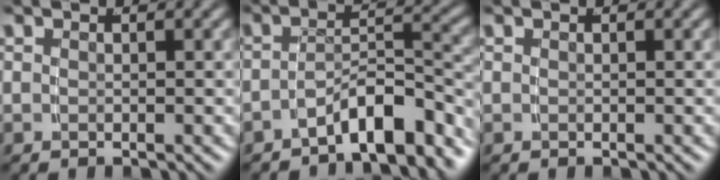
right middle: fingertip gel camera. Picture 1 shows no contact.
{"total": 6.8, "force": [-5.1, 2.4, 3.9], "torque": [-0.036, -0.002, -0.074]}
{"total": 0.0}